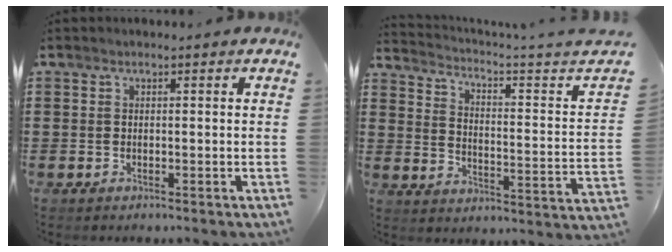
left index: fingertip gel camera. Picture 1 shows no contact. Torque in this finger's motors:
{"motor_torque": [-1.48, 0.66, -0.40, 0.01]}